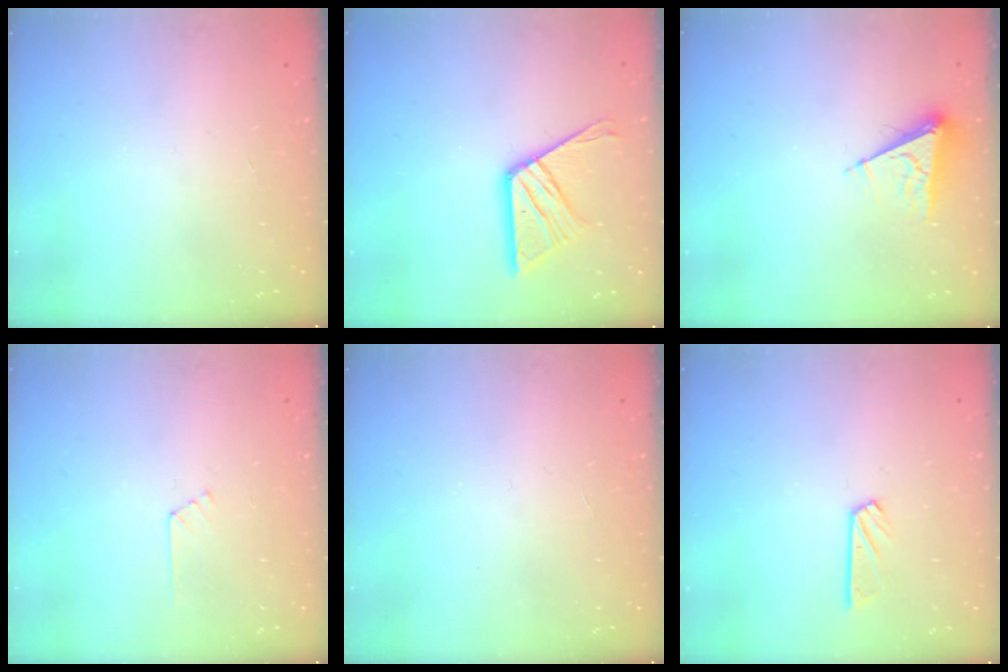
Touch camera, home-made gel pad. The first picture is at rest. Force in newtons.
{"total": 13.5, "press": 13.5, "slide": 1.2}
{"total": 6.2, "press": 6.2, "slide": 0.5}
{"total": 3.6, "press": 3.6, "slide": 0.4}
{"total": 0.0}
{"total": 6.4, "press": 6.4, "slide": 0.5}